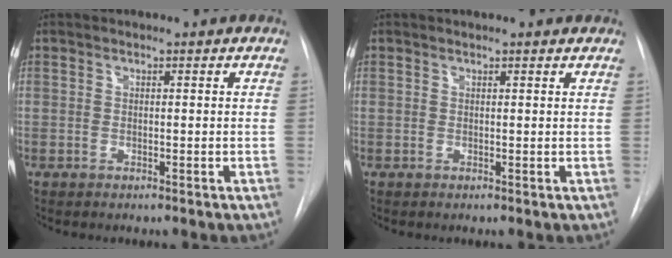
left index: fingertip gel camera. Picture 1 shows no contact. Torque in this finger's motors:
{"motor_torque": [0.17, -0.15, 0.00, 0.02]}